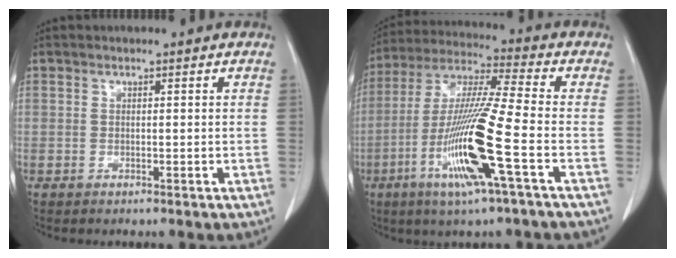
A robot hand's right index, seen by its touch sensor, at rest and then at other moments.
{"total": 16.1, "force": [-5.5, -0.4, 15.1], "torque": [-0.311, -0.019, -0.111]}